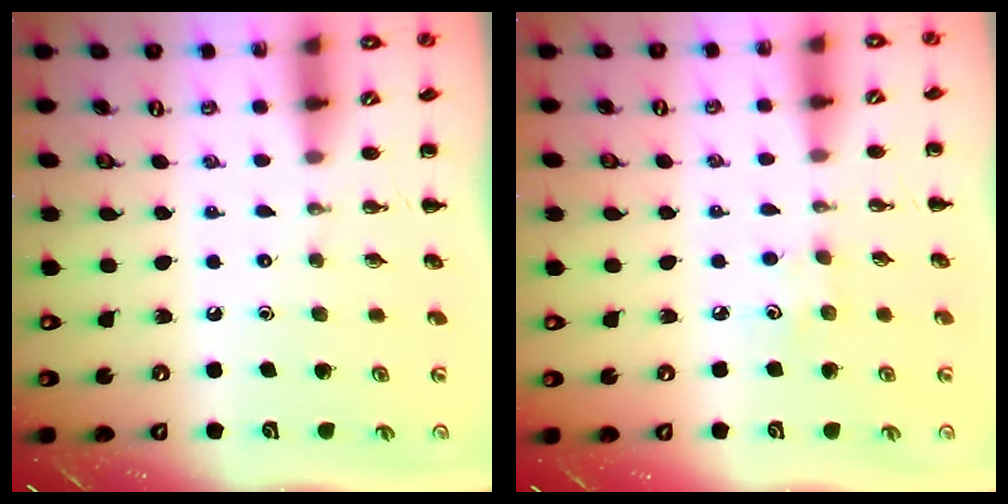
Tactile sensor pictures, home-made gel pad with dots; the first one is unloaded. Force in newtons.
{"total": 4.4, "press": 4.3, "slide": 1.2}